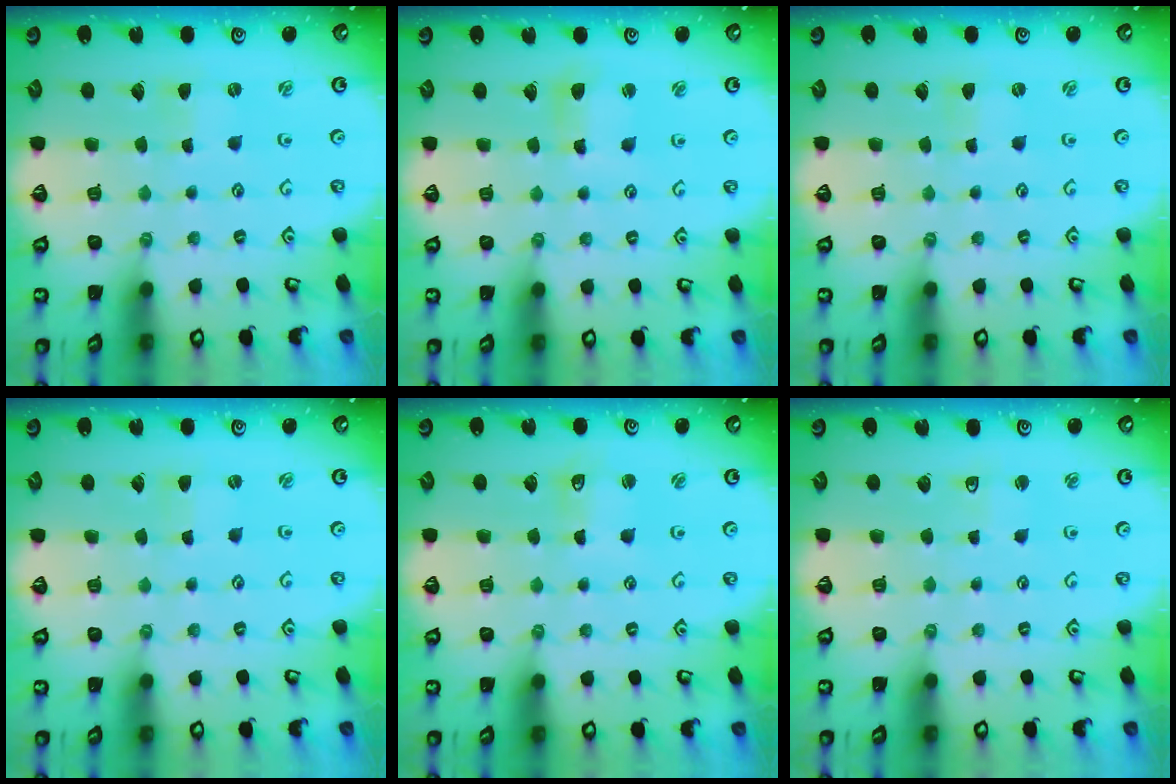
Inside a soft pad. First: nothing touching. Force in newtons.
{"total": 4.0, "press": 4.0, "slide": 0.4}
{"total": 0.0}
{"total": 1.4, "press": 1.4, "slide": 0.2}
{"total": 2.6, "press": 2.6, "slide": 0.2}
{"total": 2.8, "press": 2.7, "slide": 0.7}